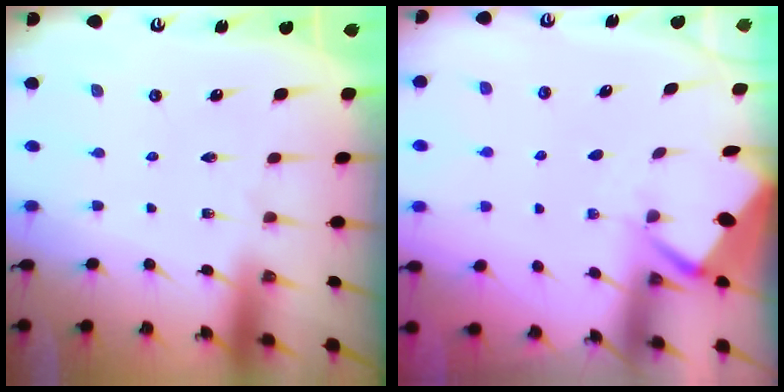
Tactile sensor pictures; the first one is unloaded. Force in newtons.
{"total": 2.9, "press": 2.9, "slide": 0.3}